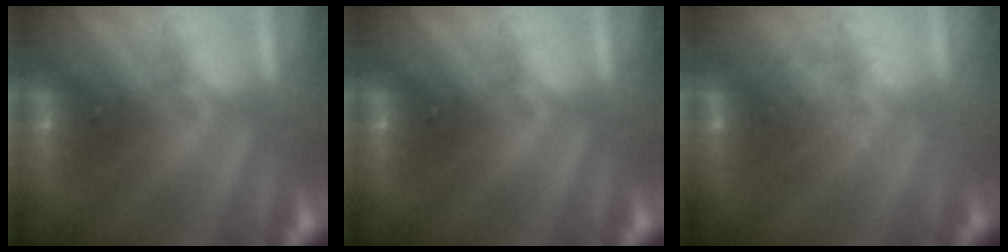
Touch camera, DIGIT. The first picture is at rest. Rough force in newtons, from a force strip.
{"total": 0.0}
{"total": 4.2}